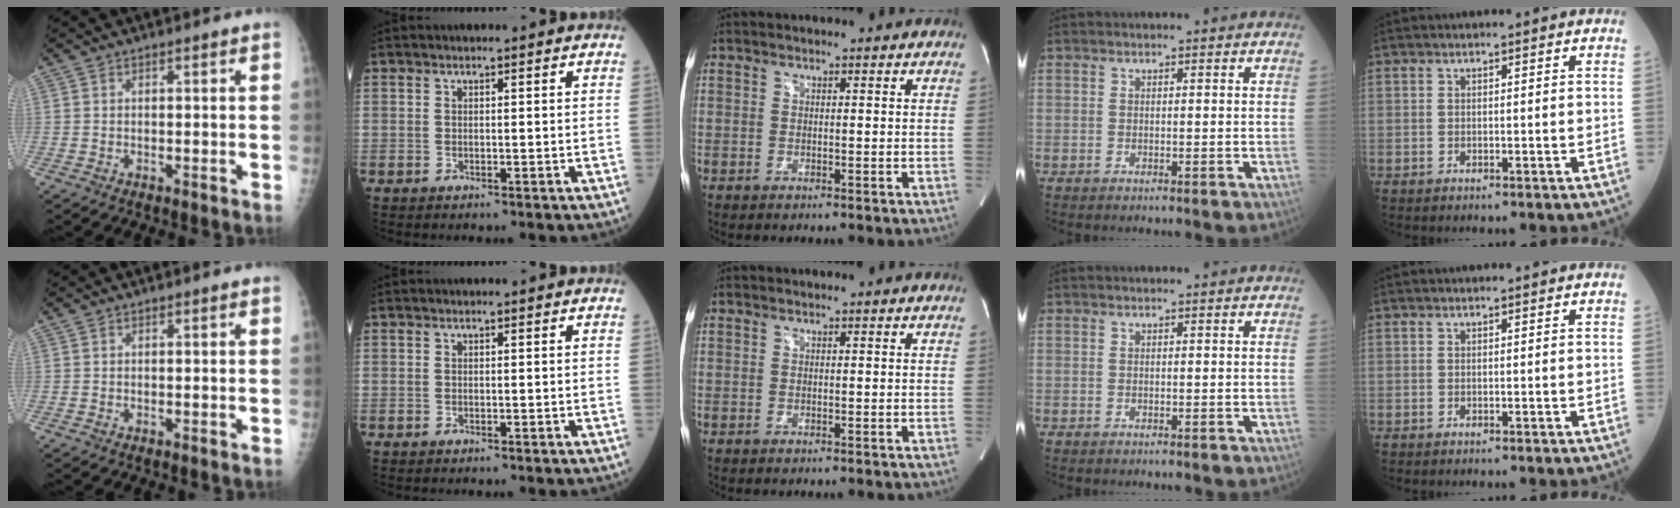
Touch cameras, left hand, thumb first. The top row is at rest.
{}